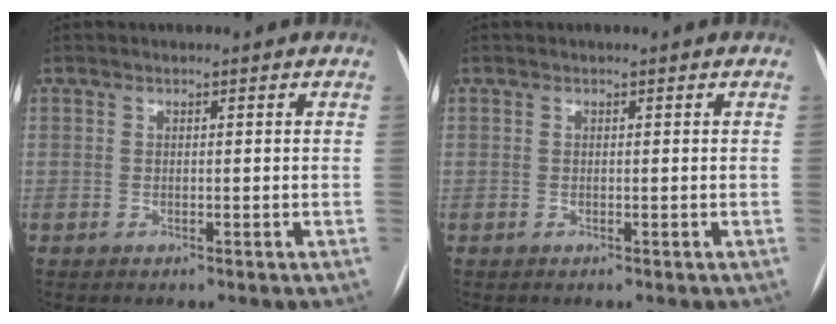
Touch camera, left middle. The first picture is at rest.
{"total": 0.0}